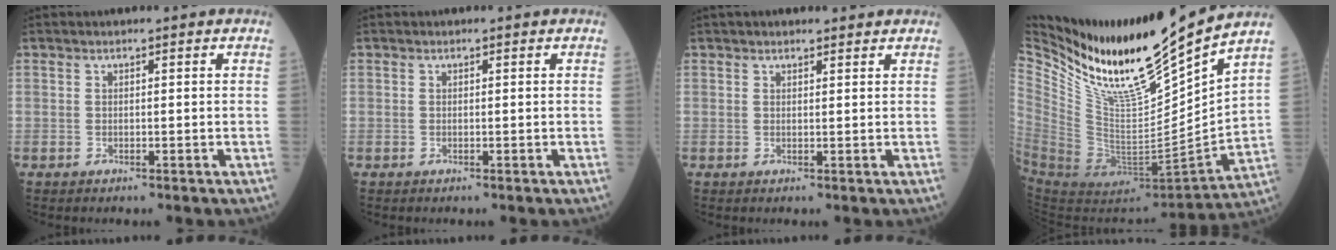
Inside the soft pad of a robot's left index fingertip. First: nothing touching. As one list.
[{"total": 0.0}, {"total": 3.4, "force": [3.0, 0.9, 1.3], "torque": [-0.015, 0.022, 0.038]}, {"total": 20.6, "force": [17.6, 0.4, 10.8], "torque": [-0.189, -0.065, 0.324]}]